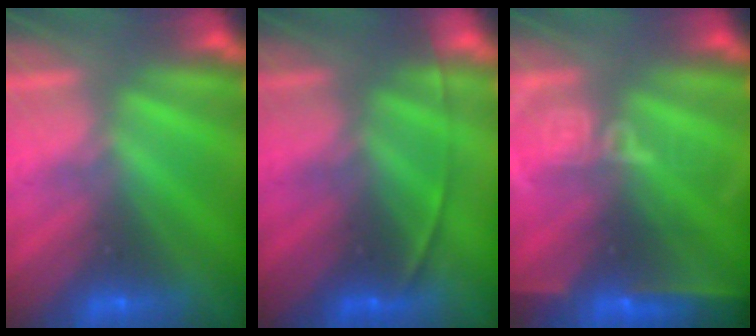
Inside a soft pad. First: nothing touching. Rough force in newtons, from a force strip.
{"total": 1.8}
{"total": 6.9}